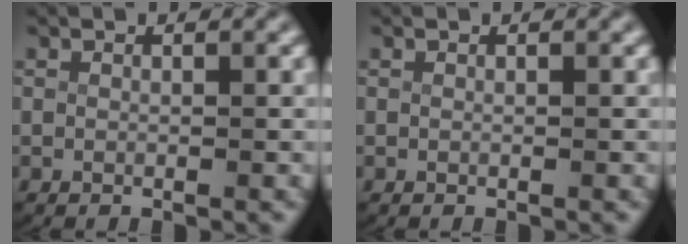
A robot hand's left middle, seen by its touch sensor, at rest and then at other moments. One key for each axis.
{"total": 0.0}